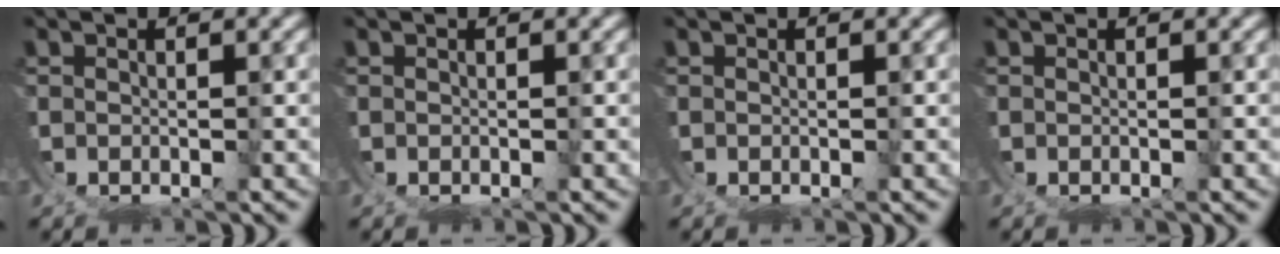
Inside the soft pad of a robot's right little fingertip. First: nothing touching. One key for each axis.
{"total": 0.0}
{"total": 0.0}
{"total": 0.0}